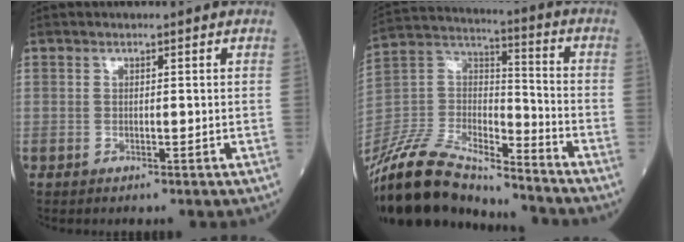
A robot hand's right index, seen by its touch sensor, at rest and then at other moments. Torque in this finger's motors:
{"motor_torque": [-1.14, -0.78, -1.05, -0.21]}